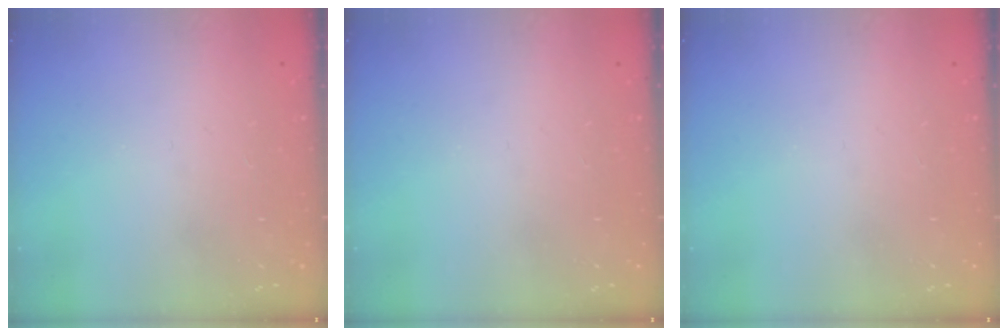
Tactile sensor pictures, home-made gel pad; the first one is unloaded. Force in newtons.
{"total": 0.0}
{"total": 0.0}